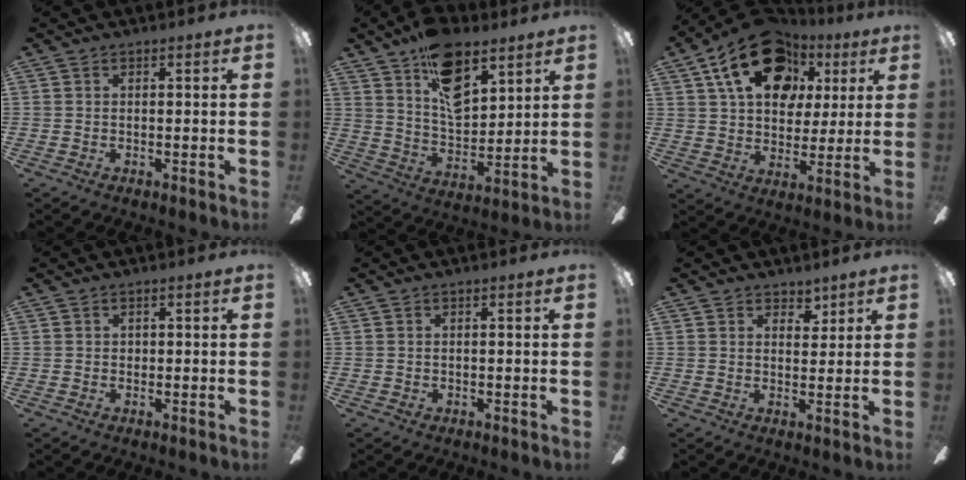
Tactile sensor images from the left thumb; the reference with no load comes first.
{"total": 15.5, "force": [9.4, 8.0, 9.4], "torque": [-0.147, -0.040, 0.168]}
{"total": 20.5, "force": [9.9, 13.1, 12.4], "torque": [-0.194, -0.032, 0.176]}
{"total": 1.0, "force": [-0.2, 0.9, 0.3], "torque": [-0.007, 0.005, -0.005]}
{"total": 0.7, "force": [-0.3, 0.6, 0.4], "torque": [-0.007, 0.004, -0.006]}
{"total": 3.3, "force": [2.7, 1.8, 0.6], "torque": [0.006, -0.014, 0.045]}